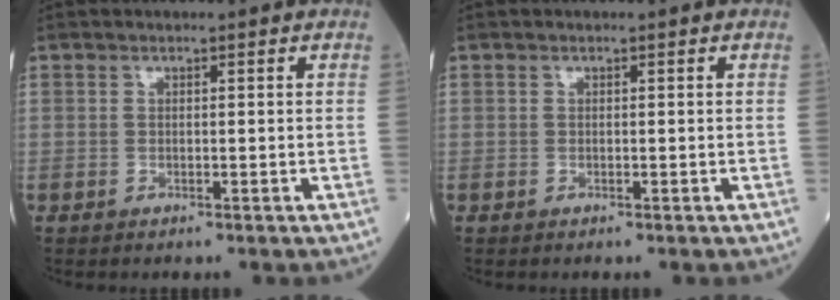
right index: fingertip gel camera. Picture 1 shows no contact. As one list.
[{"total": 0.0}]